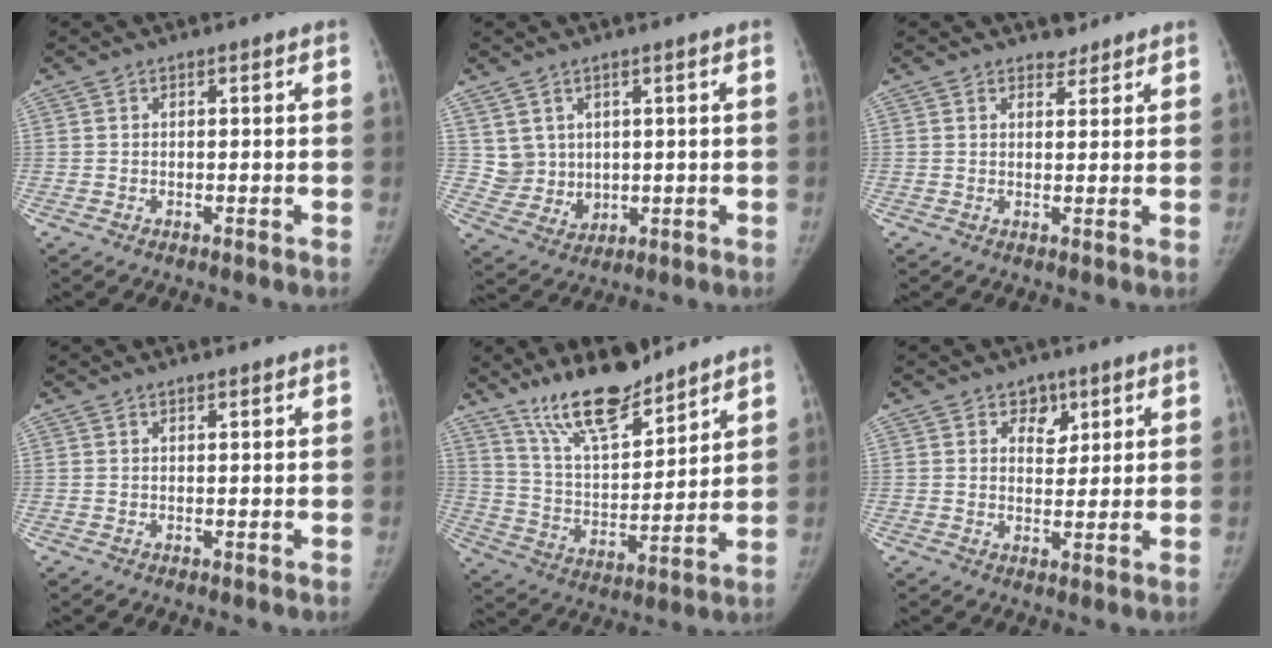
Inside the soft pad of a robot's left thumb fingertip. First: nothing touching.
{"total": 5.4, "force": [2.4, 4.7, 1.3], "torque": [-0.006, -0.021, 0.061]}
{"total": 2.3, "force": [2.0, 1.2, 0.2], "torque": [0.012, -0.013, 0.024]}
{"total": 0.8, "force": [0.7, 0.2, 0.2], "torque": [-0.005, -0.005, 0.011]}
{"total": 14.9, "force": [12.0, 4.5, 7.7], "torque": [-0.108, -0.076, 0.221]}
{"total": 4.4, "force": [2.5, 3.2, 1.8], "torque": [0.004, -0.014, 0.038]}